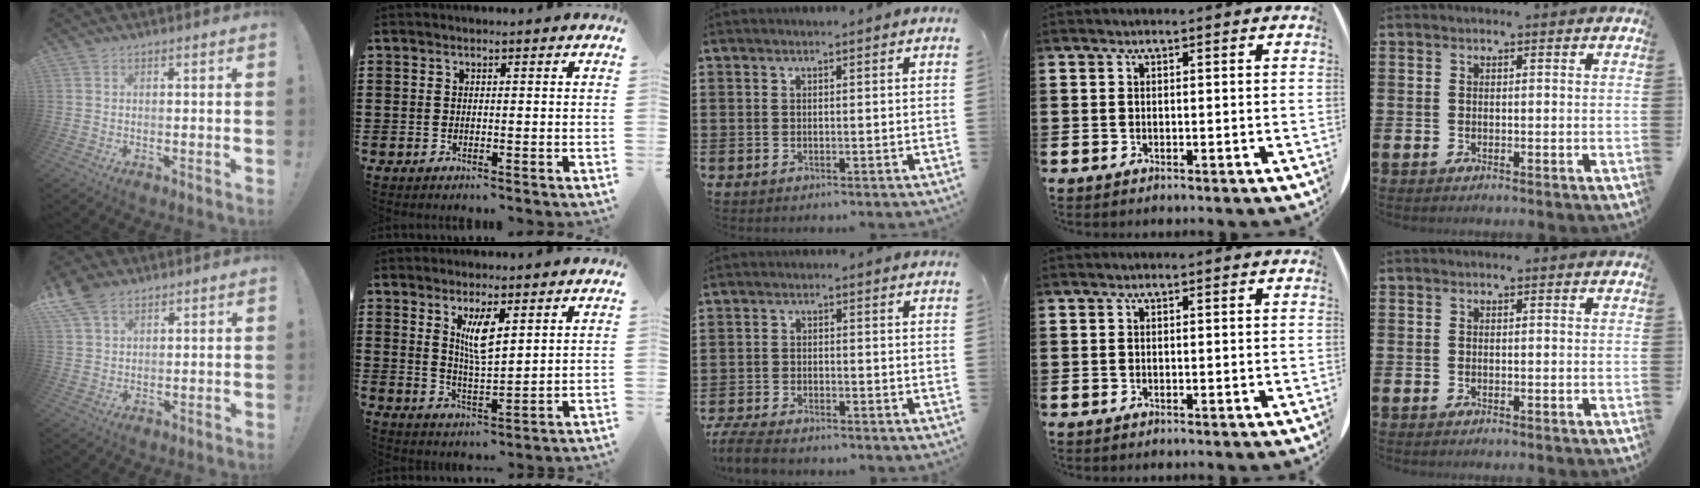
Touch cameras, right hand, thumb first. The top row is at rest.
{"thumb": {"total": 7.5, "force": [5.2, 4.1, 3.7], "torque": [-0.067, -0.016, 0.102]}, "index": {"total": 5.6, "force": [2.5, 1.5, 4.7], "torque": [-0.091, 0.000, 0.042]}, "middle": {"total": 3.7, "force": [-3.5, 0.3, 1.2], "torque": [-0.040, -0.008, -0.076]}}